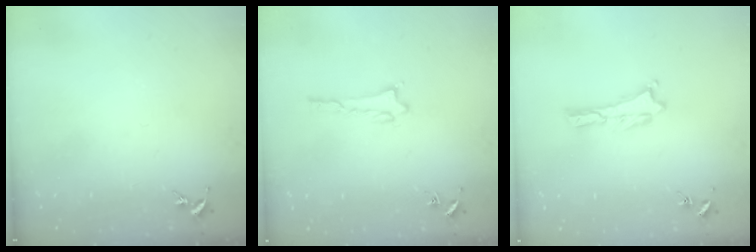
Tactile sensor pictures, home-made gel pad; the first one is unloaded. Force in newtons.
{"total": 1.4, "press": 1.4, "slide": 0.2}
{"total": 0.0}